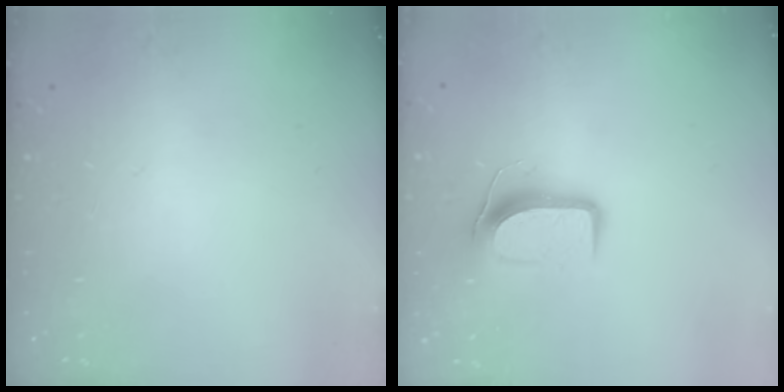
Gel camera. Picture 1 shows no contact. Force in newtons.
{"total": 8.8, "press": 8.8, "slide": 0.6}